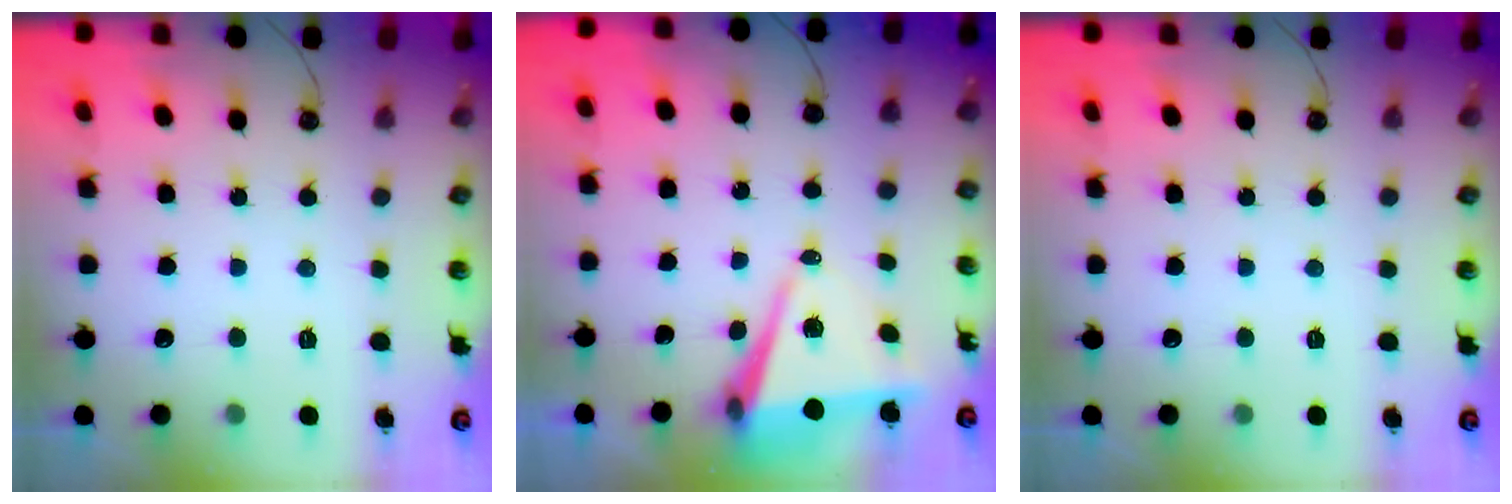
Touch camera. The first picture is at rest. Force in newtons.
{"total": 7.4, "press": 6.2, "slide": 4.1}
{"total": 0.0}